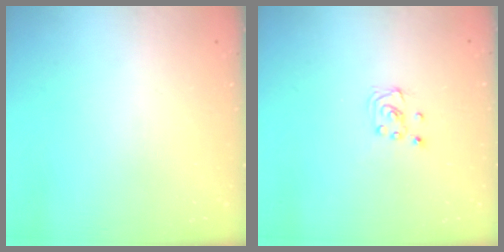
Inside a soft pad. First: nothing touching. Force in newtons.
{"total": 3.7, "press": 3.6, "slide": 0.4}